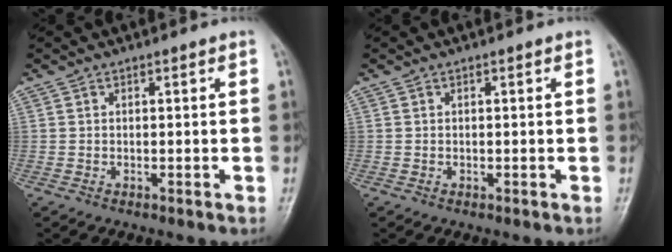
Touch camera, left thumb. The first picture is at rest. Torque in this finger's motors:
{"motor_torque": [-0.19, -0.07, 0.11, 0.02, 0.00]}